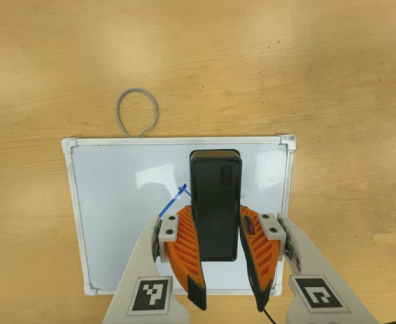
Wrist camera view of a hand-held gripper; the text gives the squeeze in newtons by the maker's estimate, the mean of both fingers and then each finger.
{"total": 8.7, "left": 6.3, "right": 11.2}